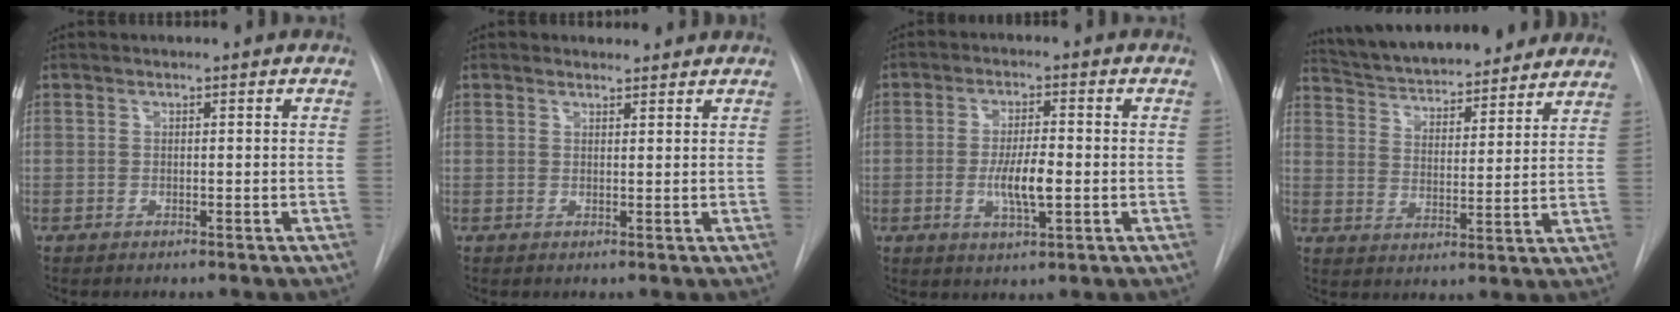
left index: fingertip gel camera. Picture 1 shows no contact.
{"total": 2.9, "force": [2.7, 1.0, 0.0], "torque": [-0.002, 0.012, 0.034]}
{"total": 6.0, "force": [-1.0, 1.3, 5.8], "torque": [-0.110, -0.006, -0.015]}
{"total": 21.8, "force": [19.8, 5.0, 7.8], "torque": [-0.125, 0.013, 0.276]}